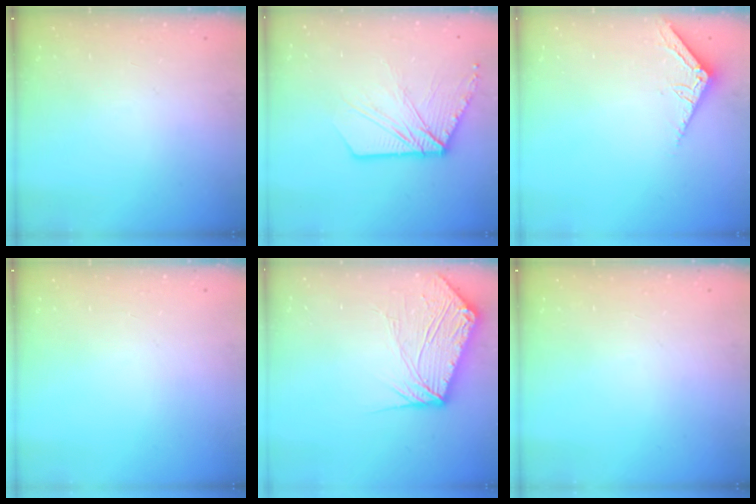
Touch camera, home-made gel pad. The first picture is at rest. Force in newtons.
{"total": 14.0, "press": 13.9, "slide": 1.7}
{"total": 3.6, "press": 3.6, "slide": 0.4}
{"total": 0.0}
{"total": 11.2, "press": 11.1, "slide": 1.4}
{"total": 0.0}